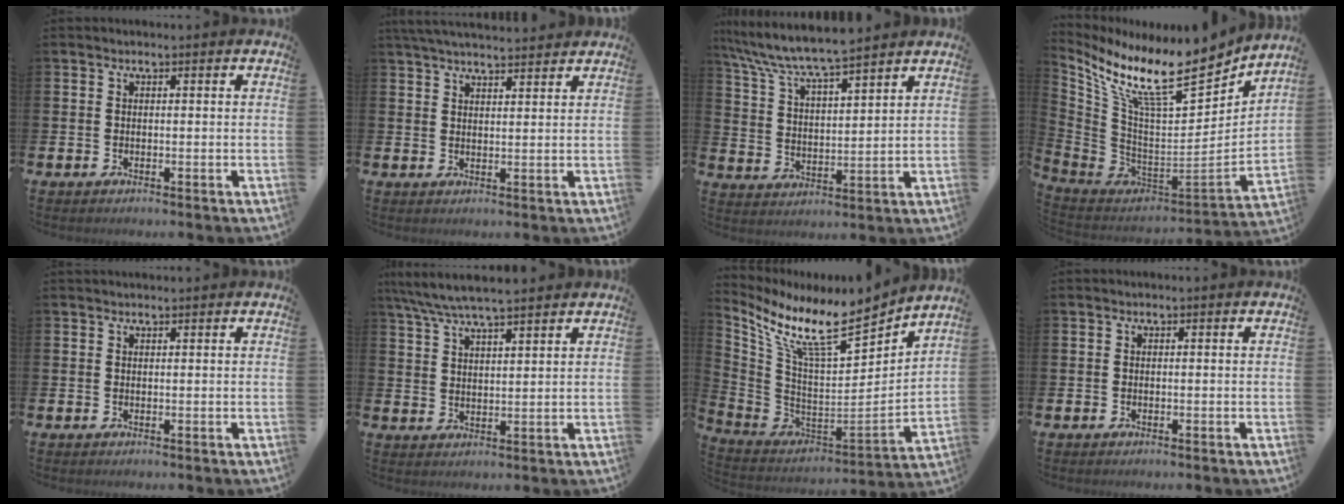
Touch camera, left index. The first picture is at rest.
{"total": 4.0, "force": [3.9, 0.2, 0.8], "torque": [-0.023, -0.014, 0.072]}
{"total": 7.4, "force": [6.9, 0.6, 2.6], "torque": [-0.082, -0.039, 0.120]}
{"total": 12.6, "force": [10.0, 2.8, 7.1], "torque": [-0.168, -0.091, 0.174]}
{"total": 0.8, "force": [0.8, 0.0, 0.1], "torque": [0.007, -0.003, 0.012]}
{"total": 6.2, "force": [5.7, 0.7, 2.5], "torque": [-0.071, -0.017, 0.103]}
{"total": 11.2, "force": [9.0, 2.0, 6.3], "torque": [-0.155, -0.074, 0.154]}
{"total": 0.0}